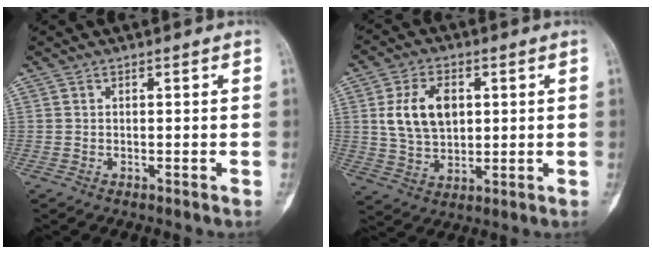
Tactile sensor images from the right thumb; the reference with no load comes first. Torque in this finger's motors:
{"motor_torque": [0.19, 0.07, 0.69, 0.00, 0.05]}